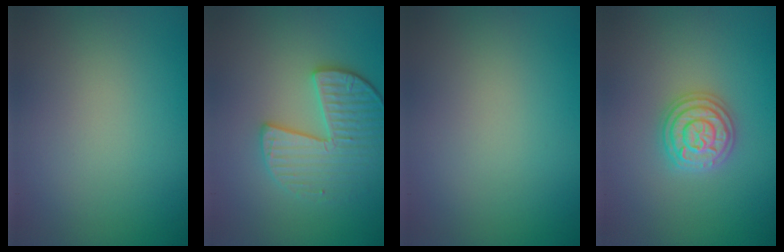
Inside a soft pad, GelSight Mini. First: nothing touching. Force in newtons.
{"total": 3.9, "press": 3.5, "slide": 1.6}
{"total": 0.0}
{"total": 3.7, "press": 3.6, "slide": 0.5}